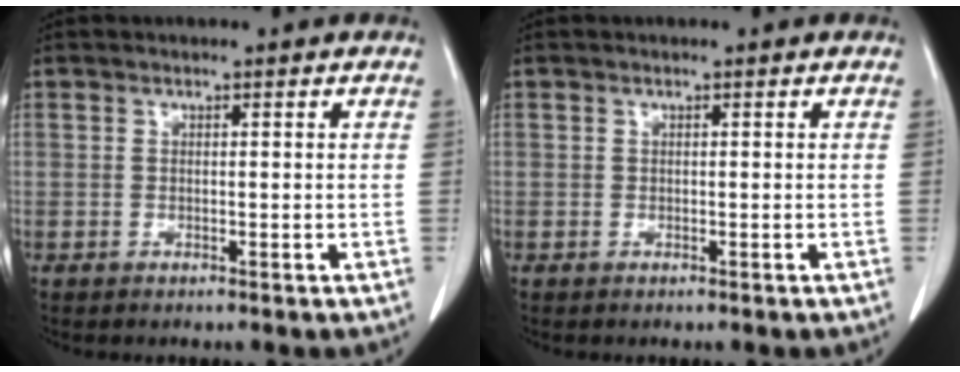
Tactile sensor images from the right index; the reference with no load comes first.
{"total": 0.0}